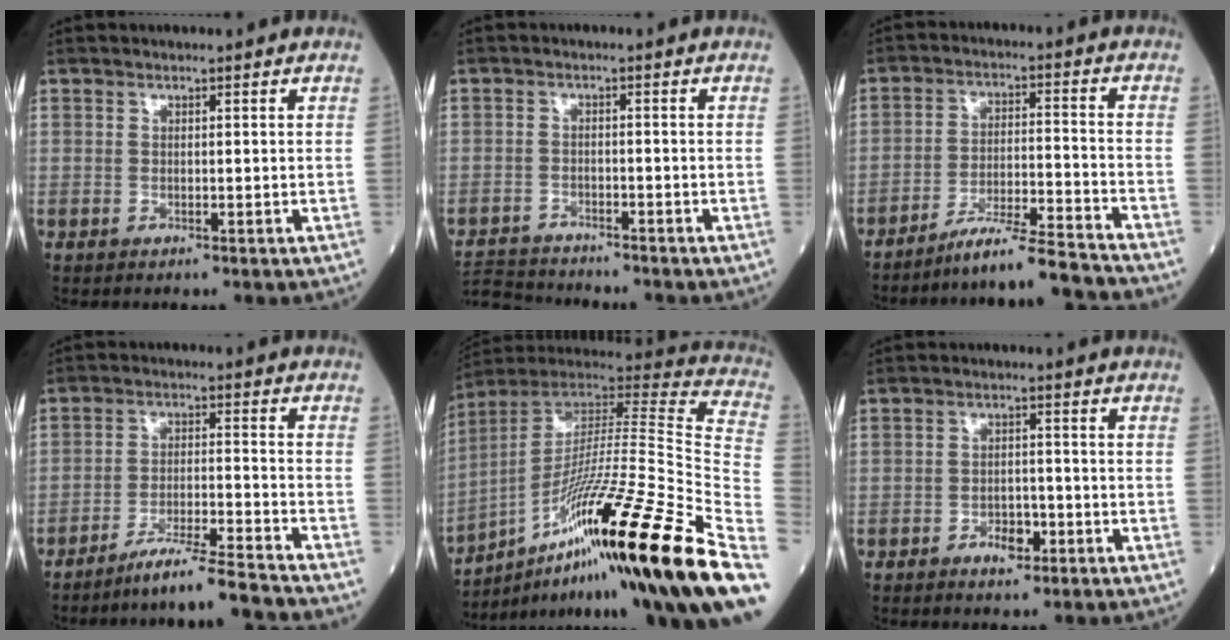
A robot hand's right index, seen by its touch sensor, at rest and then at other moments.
{"total": 6.7, "force": [-6.7, 0.7, 0.3], "torque": [-0.005, -0.006, -0.118]}
{"total": 9.9, "force": [-9.3, -1.6, 3.1], "torque": [-0.035, 0.002, -0.158]}
{"total": 8.6, "force": [-7.8, -1.6, 3.2], "torque": [-0.041, -0.012, -0.136]}
{"total": 40.9, "force": [-14.9, 3.1, 37.9], "torque": [-0.543, -0.028, -0.264]}
{"total": 3.3, "force": [-1.9, 1.7, 2.1], "torque": [-0.032, 0.006, -0.030]}